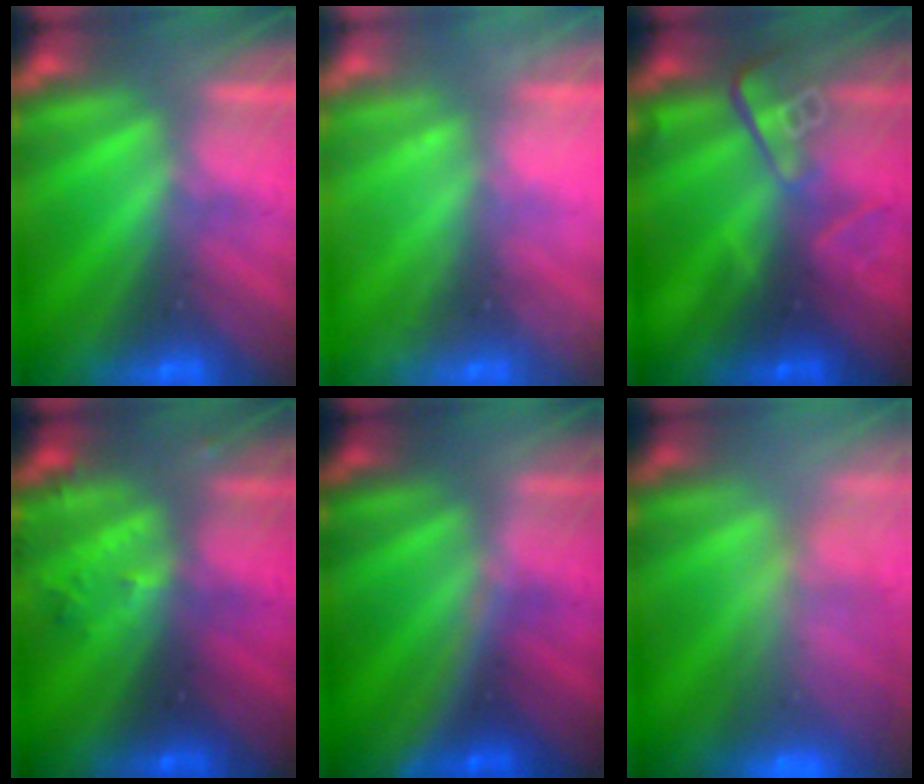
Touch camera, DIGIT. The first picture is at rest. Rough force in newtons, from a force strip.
{"total": 2.2}
{"total": 2.8}
{"total": 2.8}
{"total": 3.4}
{"total": 8.3}